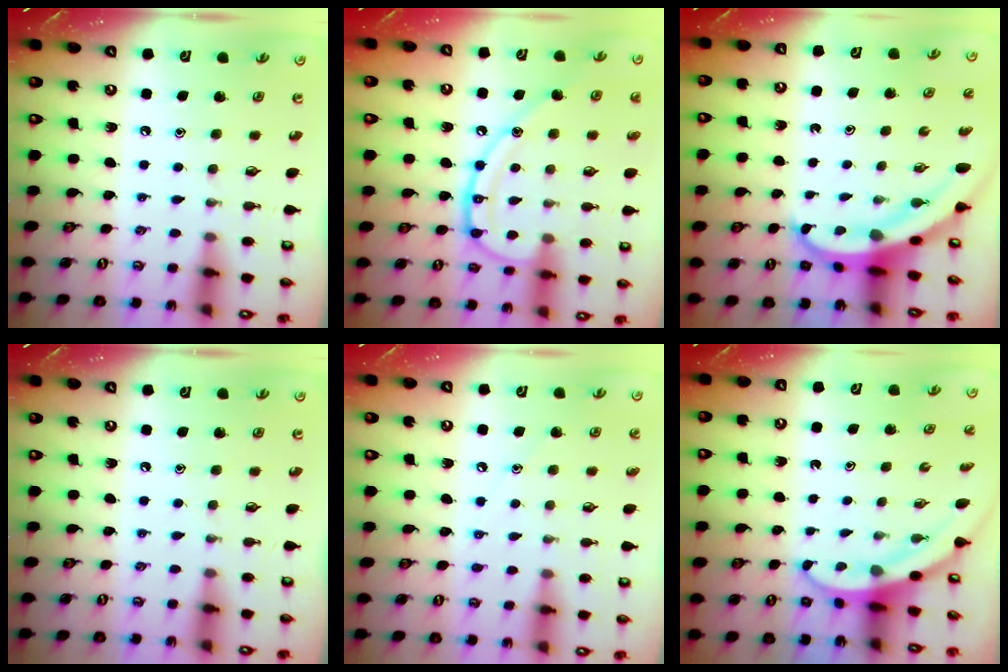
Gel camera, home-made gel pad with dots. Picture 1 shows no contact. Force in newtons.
{"total": 16.5, "press": 16.4, "slide": 1.4}
{"total": 5.1, "press": 5.1, "slide": 0.5}
{"total": 0.0}
{"total": 4.7, "press": 4.6, "slide": 0.6}
{"total": 3.0, "press": 3.0, "slide": 0.1}